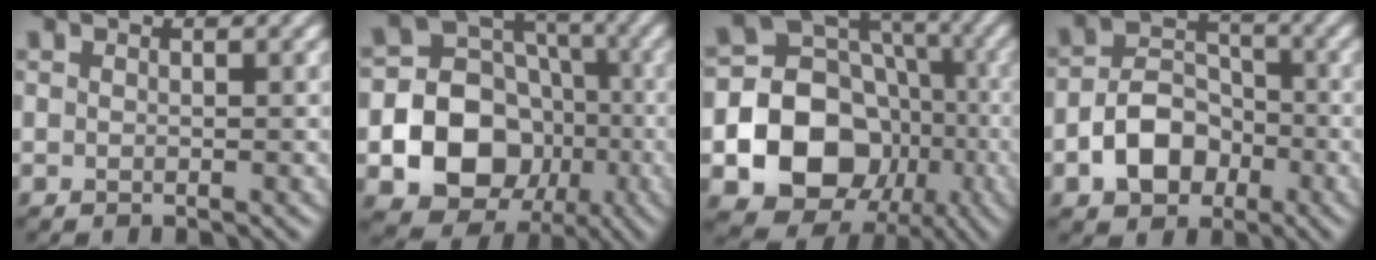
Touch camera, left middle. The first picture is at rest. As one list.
[{"total": 16.4, "force": [-4.5, 14.5, 6.2], "torque": [-0.127, -0.034, -0.091]}, {"total": 18.4, "force": [-4.9, 16.1, 7.5], "torque": [-0.142, -0.028, -0.095]}, {"total": 5.5, "force": [-2.2, 4.0, 3.1], "torque": [-0.050, 0.000, -0.042]}]